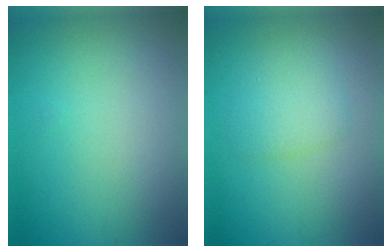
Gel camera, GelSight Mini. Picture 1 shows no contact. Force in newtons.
{"total": 2.4, "press": 2.4, "slide": 0.1}